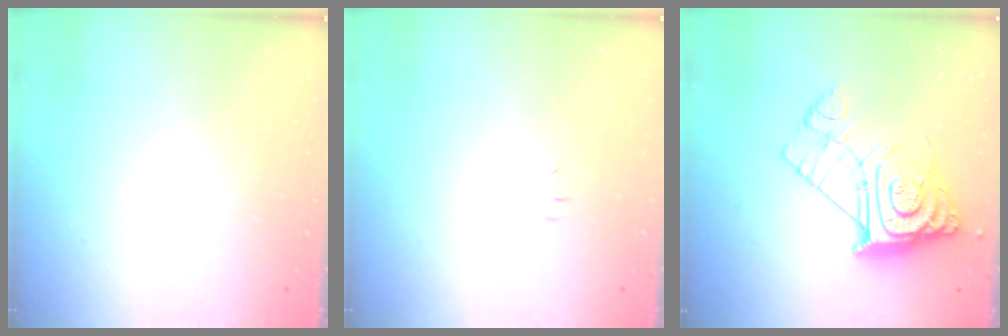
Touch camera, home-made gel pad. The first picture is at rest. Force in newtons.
{"total": 3.0, "press": 3.0, "slide": 0.5}
{"total": 14.9, "press": 14.8, "slide": 1.0}